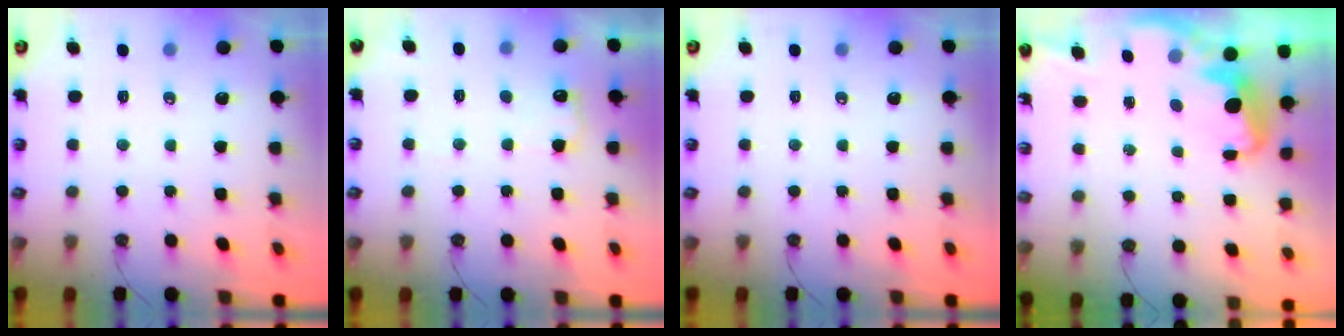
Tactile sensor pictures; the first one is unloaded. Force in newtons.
{"total": 6.8, "press": 6.8, "slide": 0.6}
{"total": 0.0}
{"total": 2.5, "press": 2.5, "slide": 0.4}